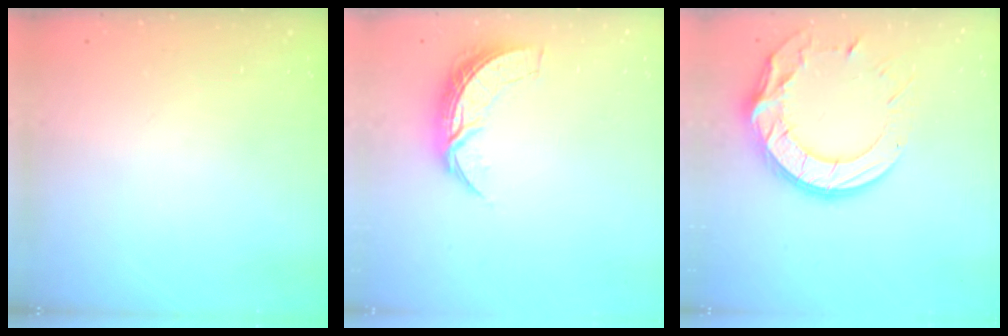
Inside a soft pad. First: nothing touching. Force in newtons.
{"total": 7.3, "press": 7.3, "slide": 0.5}
{"total": 18.1, "press": 18.1, "slide": 1.3}